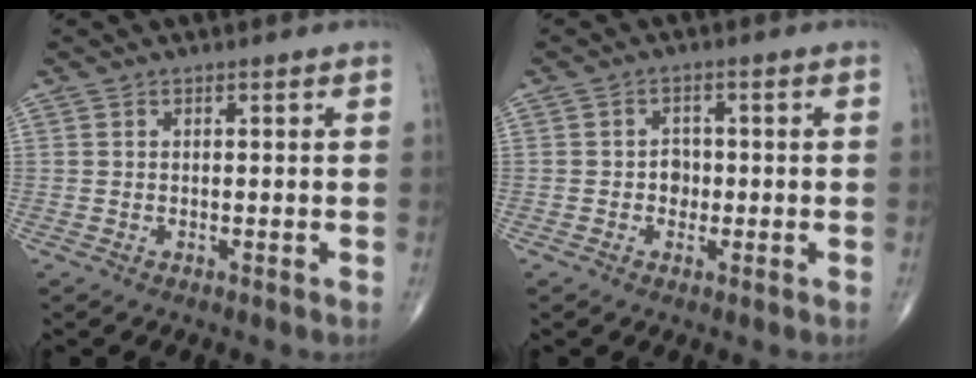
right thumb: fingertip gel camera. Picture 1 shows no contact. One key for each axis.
{"total": 2.7, "fx": -0.4, "fy": 2.3, "fz": 1.4, "tx": -0.004, "ty": 0.007, "tz": -0.011}